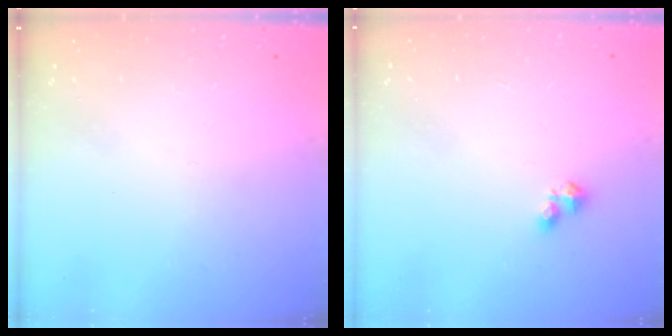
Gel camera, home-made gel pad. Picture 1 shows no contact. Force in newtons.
{"total": 4.2, "press": 4.2, "slide": 0.6}